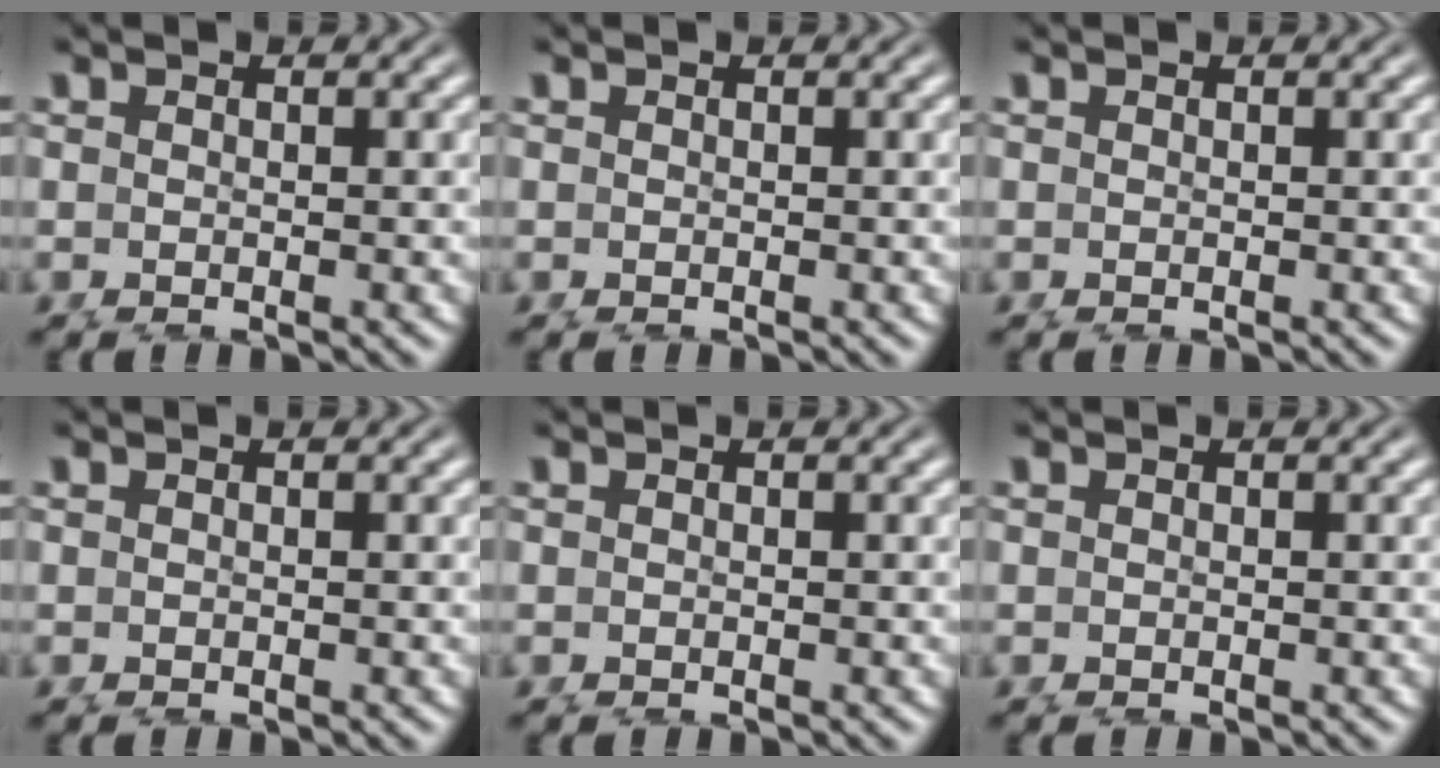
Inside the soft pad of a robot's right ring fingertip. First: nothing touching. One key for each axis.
{"total": 0.0}
{"total": 0.0}
{"total": 0.0}
{"total": 0.0}
{"total": 0.0}